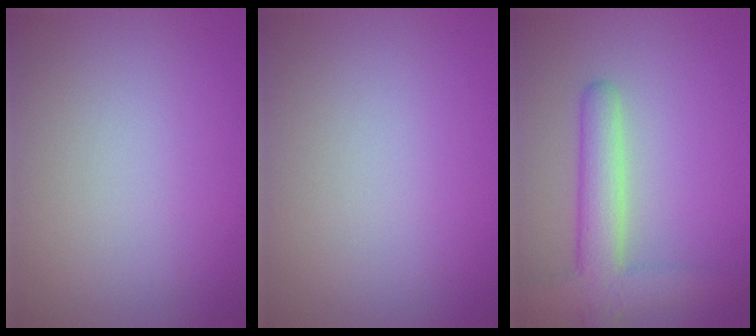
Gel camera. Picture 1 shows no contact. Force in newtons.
{"total": 0.0}
{"total": 5.2, "press": 5.2, "slide": 0.5}